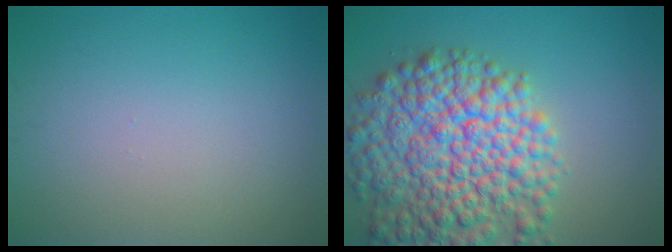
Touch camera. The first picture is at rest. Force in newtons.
{"total": 11.4, "press": 11.4, "slide": 0.6}